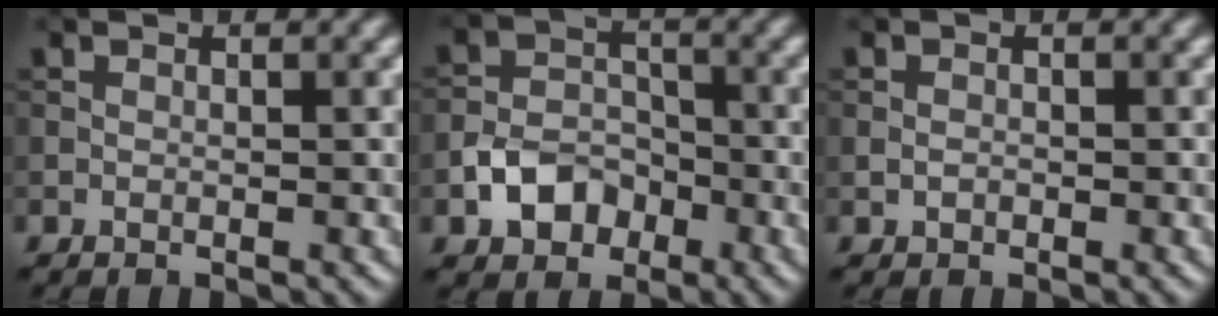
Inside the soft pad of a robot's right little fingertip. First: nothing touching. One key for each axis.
{"total": 4.2, "fx": -2.0, "fy": 3.1, "fz": 2.0, "tx": -0.036, "ty": 0.000, "tz": -0.040}
{"total": 0.8, "fx": -0.2, "fy": 0.6, "fz": 0.4, "tx": -0.007, "ty": -0.001, "tz": -0.006}